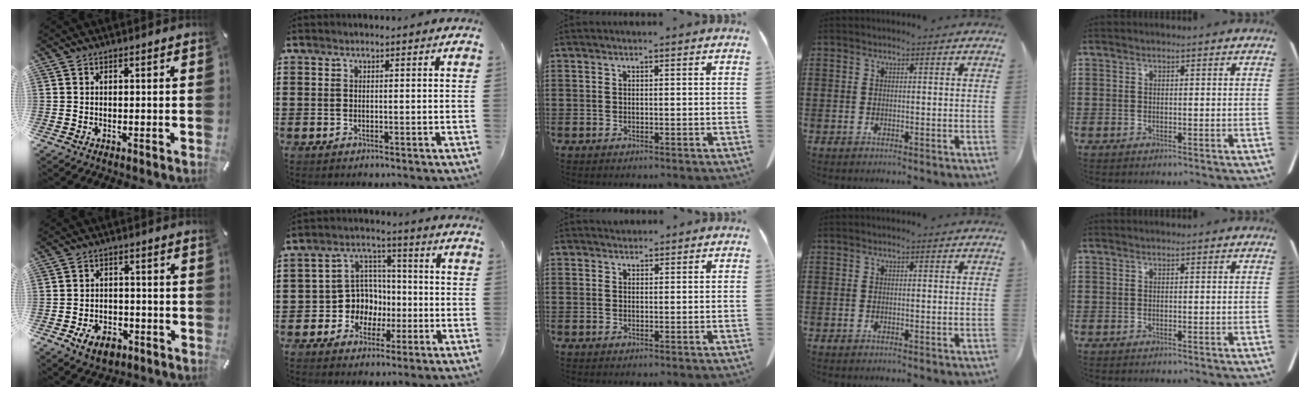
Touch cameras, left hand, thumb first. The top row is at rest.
{"thumb": {"total": 6.3, "force": [-3.4, 4.4, 3.0], "torque": [-0.055, 0.020, -0.059]}, "index": {"total": 7.4, "force": [-1.2, 7.0, 2.0], "torque": [-0.068, 0.011, -0.019]}, "middle": {"total": 1.2, "force": [1.1, 0.5, 0.0], "torque": [-0.003, 0.001, 0.023]}}